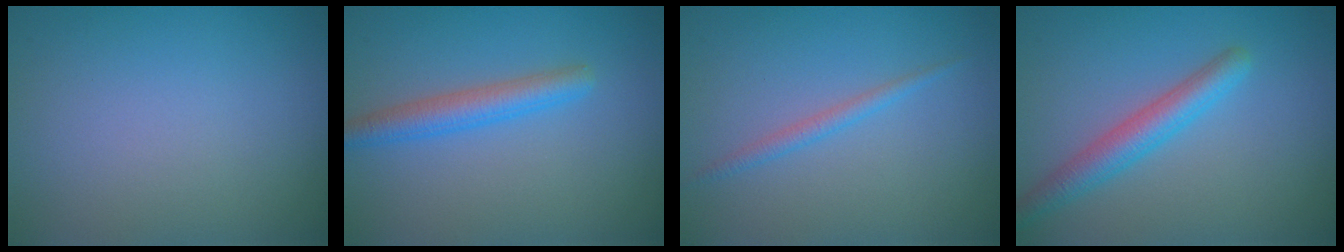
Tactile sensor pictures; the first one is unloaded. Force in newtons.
{"total": 2.8, "press": 2.8, "slide": 0.0}
{"total": 1.2, "press": 1.2, "slide": 0.1}
{"total": 3.3, "press": 3.2, "slide": 0.1}